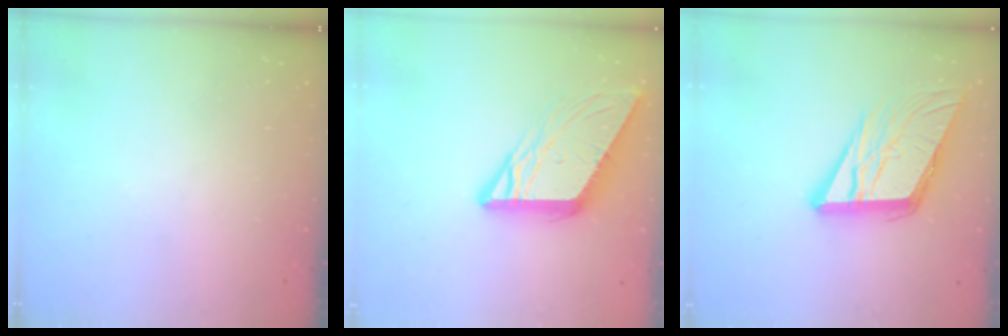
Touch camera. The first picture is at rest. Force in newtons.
{"total": 10.6, "press": 10.5, "slide": 1.1}
{"total": 13.7, "press": 13.5, "slide": 2.4}